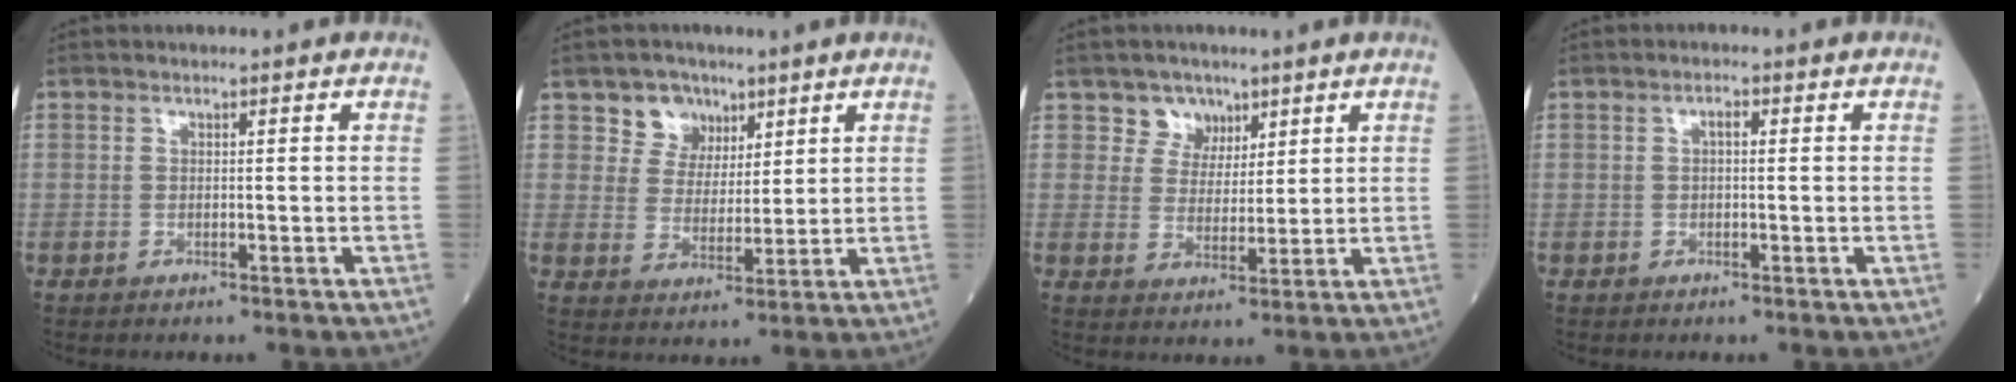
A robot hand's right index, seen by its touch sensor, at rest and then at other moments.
{"total": 5.8, "force": [3.6, 4.6, 0.7], "torque": [-0.014, 0.009, 0.065]}
{"total": 4.6, "force": [2.9, 3.5, 0.1], "torque": [0.000, 0.005, 0.051]}
{"total": 1.1, "force": [0.2, 0.4, 1.0], "torque": [-0.014, 0.005, 0.002]}